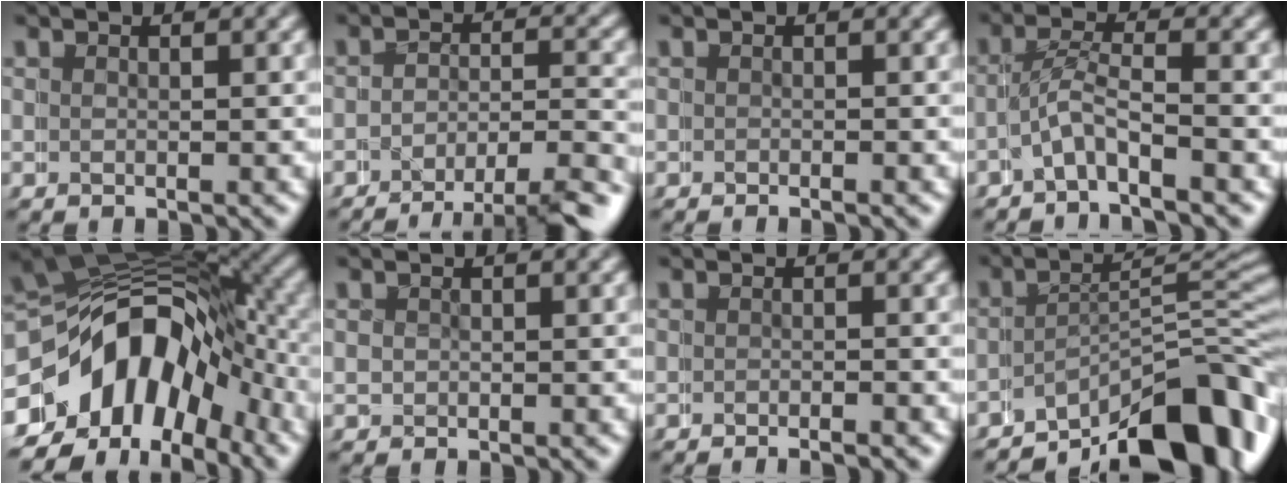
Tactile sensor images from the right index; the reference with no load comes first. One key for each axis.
{"total": 7.0, "fx": -6.1, "fy": 1.9, "fz": 2.9, "tx": -0.023, "ty": -0.018, "tz": -0.095}
{"total": 1.1, "fx": -0.6, "fy": 0.6, "fz": 0.7, "tx": -0.009, "ty": 0.000, "tz": -0.014}
{"total": 2.2, "fx": -1.8, "fy": 0.7, "fz": 1.0, "tx": -0.036, "ty": -0.015, "tz": -0.034}
{"total": 18.6, "fx": -2.6, "fy": 14.4, "fz": 11.5, "tx": -0.215, "ty": -0.029, "tz": -0.041}
{"total": 0.9, "fx": 0.5, "fy": 0.5, "fz": -0.5, "tx": -0.004, "ty": -0.014, "tz": 0.010}
{"total": 1.6, "fx": -1.4, "fy": 0.2, "fz": 0.6, "tx": -0.008, "ty": -0.001, "tz": -0.028}
{"total": 11.5, "fx": -7.7, "fy": 4.3, "fz": 7.4, "tx": -0.094, "ty": -0.025, "tz": -0.111}